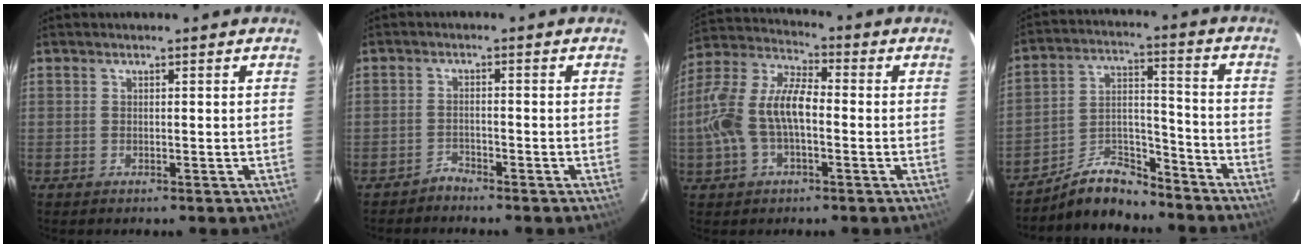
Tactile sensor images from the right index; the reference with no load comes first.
{"total": 2.0, "force": [-1.9, 0.4, -0.1], "torque": [0.002, 0.002, -0.037]}
{"total": 13.7, "force": [-2.2, 7.0, 11.6], "torque": [-0.245, 0.017, -0.046]}
{"total": 10.5, "force": [-9.2, 3.9, 3.3], "torque": [-0.073, 0.037, -0.159]}